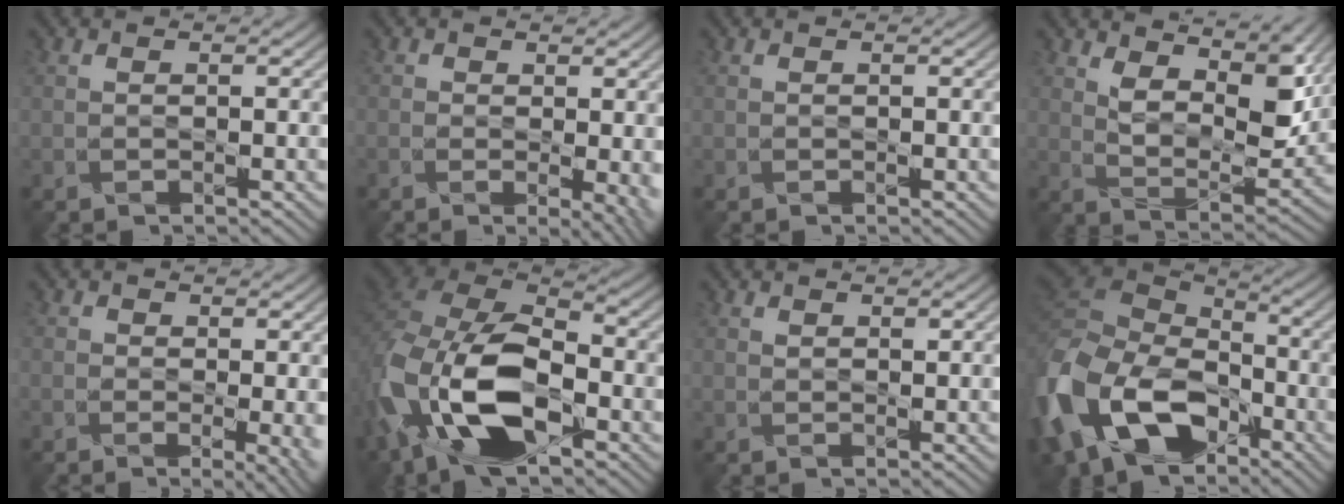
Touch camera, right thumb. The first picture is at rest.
{"total": 5.1, "force": [-0.9, 2.3, 4.5], "torque": [-0.054, -0.010, -0.002]}
{"total": 0.0}
{"total": 9.3, "force": [5.9, 4.0, 6.0], "torque": [-0.127, -0.010, 0.105]}
{"total": 4.8, "force": [-0.9, 2.1, 4.3], "torque": [-0.047, -0.008, -0.005]}
{"total": 15.7, "force": [-5.8, 9.2, 11.3], "torque": [-0.269, -0.037, -0.110]}
{"total": 1.0, "force": [1.0, 0.2, -0.3], "torque": [0.005, -0.005, 0.020]}
{"total": 18.4, "force": [-7.7, 12.3, 11.3], "torque": [-0.309, -0.042, -0.134]}